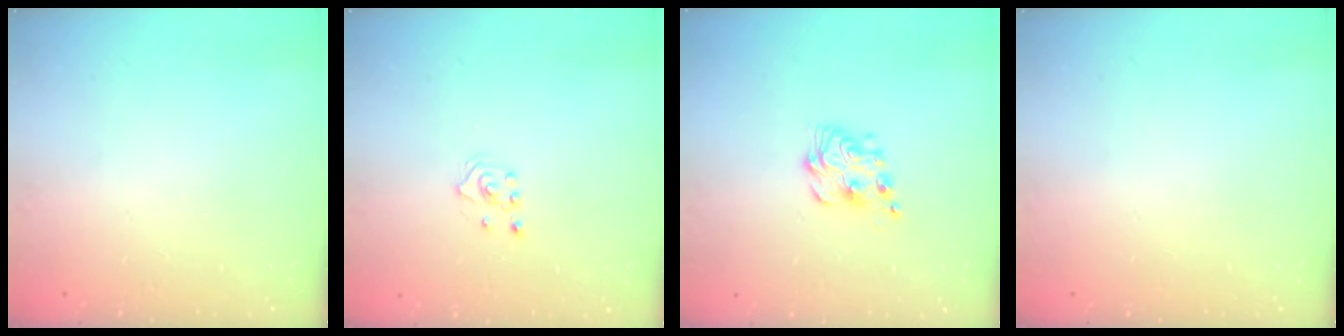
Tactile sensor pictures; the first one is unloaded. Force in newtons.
{"total": 2.4, "press": 2.2, "slide": 0.8}
{"total": 8.1, "press": 8.1, "slide": 0.4}
{"total": 0.0}